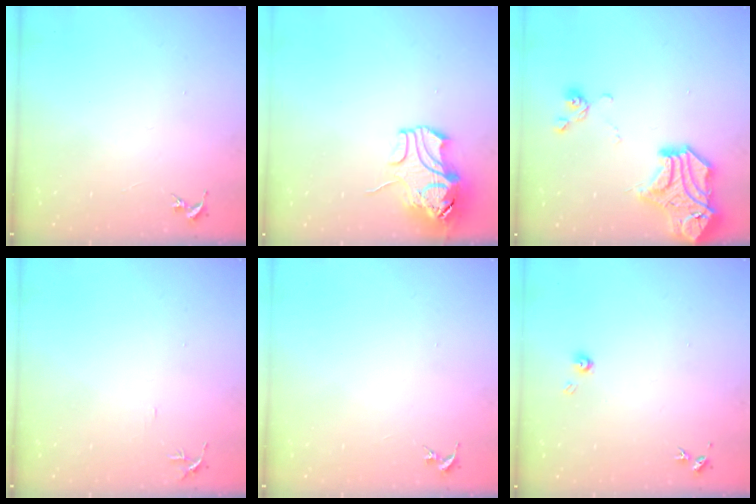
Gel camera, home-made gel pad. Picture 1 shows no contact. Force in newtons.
{"total": 11.2, "press": 11.0, "slide": 1.7}
{"total": 18.9, "press": 18.7, "slide": 2.7}
{"total": 4.7, "press": 4.7, "slide": 0.5}
{"total": 0.0}
{"total": 4.3, "press": 4.3, "slide": 0.3}